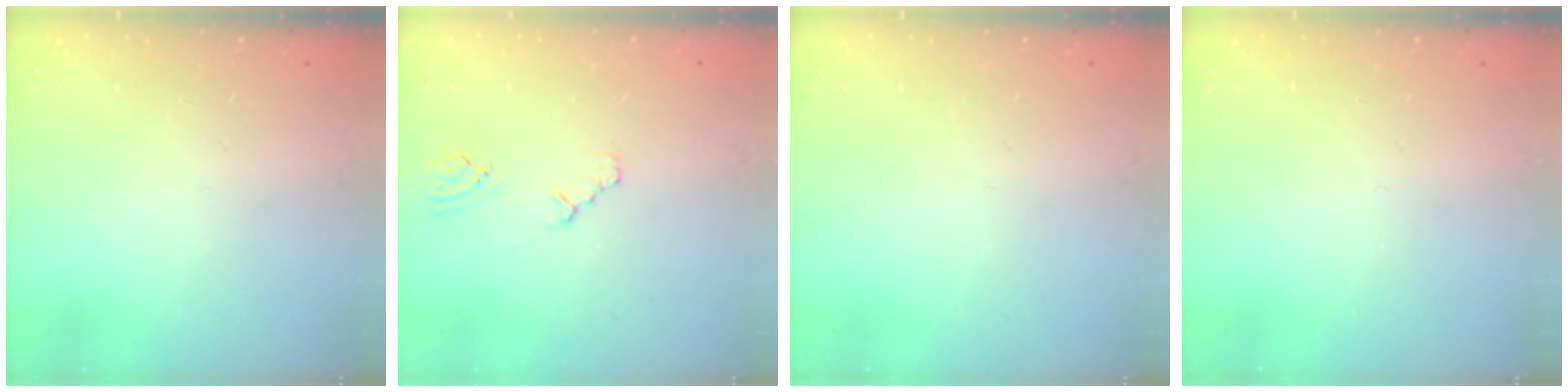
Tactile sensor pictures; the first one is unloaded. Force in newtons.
{"total": 2.4, "press": 2.3, "slide": 0.4}
{"total": 0.0}
{"total": 0.0}